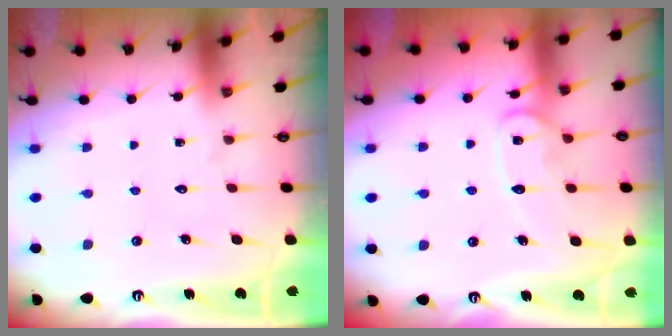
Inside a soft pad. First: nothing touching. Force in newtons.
{"total": 12.1, "press": 12.0, "slide": 1.2}